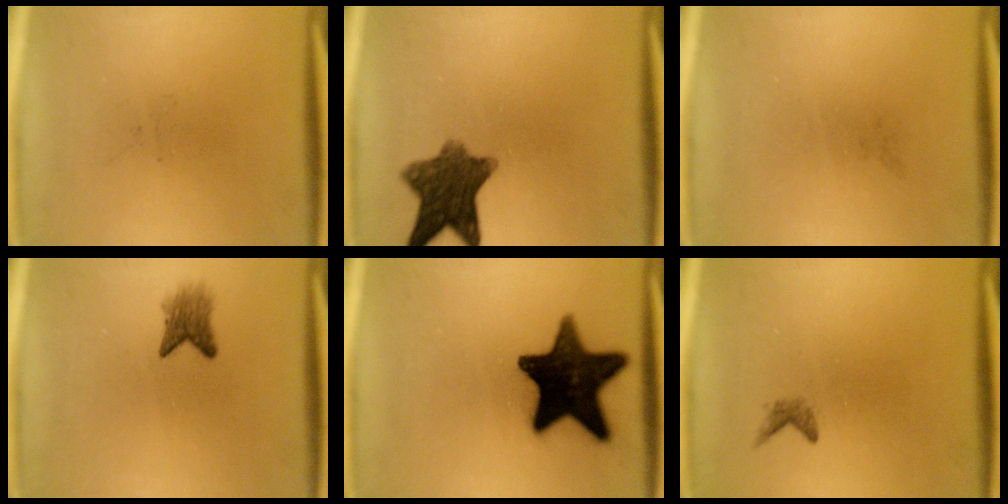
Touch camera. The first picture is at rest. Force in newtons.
{"total": 9.5}
{"total": 0.0}
{"total": 2.9}
{"total": 17.8}
{"total": 0.9}